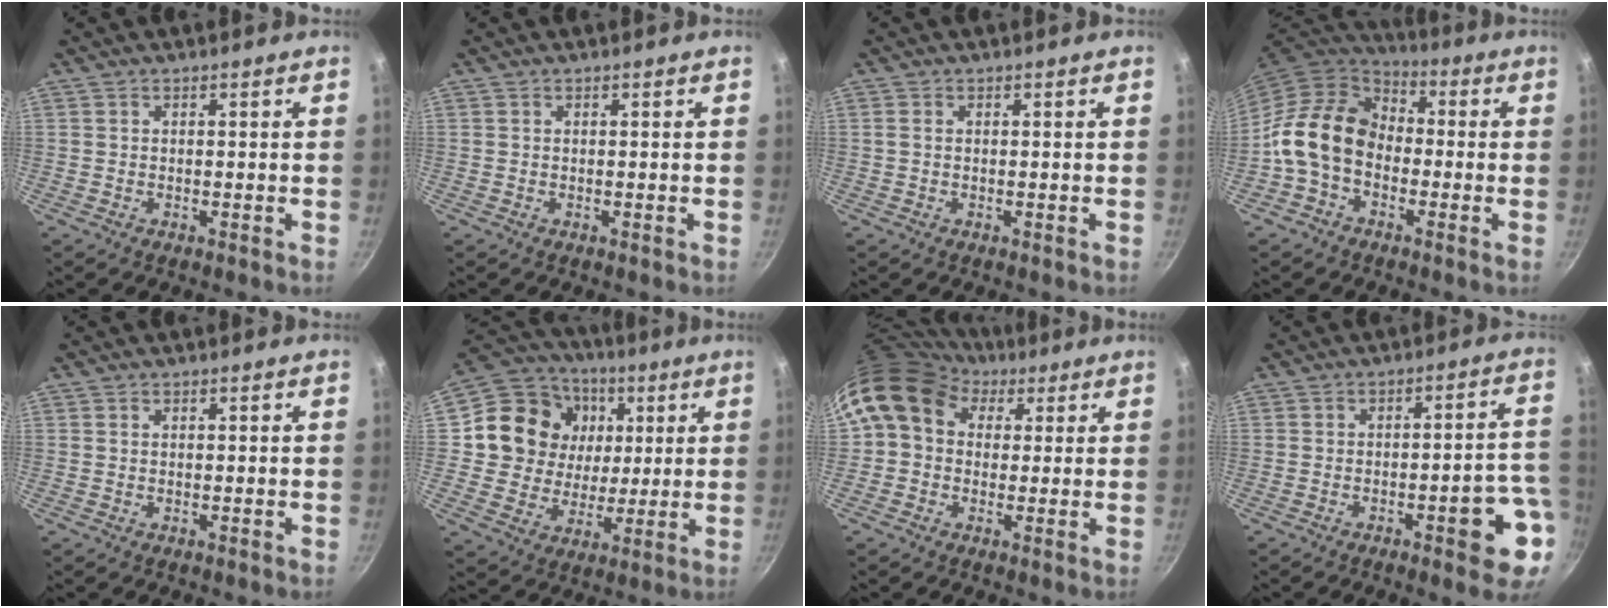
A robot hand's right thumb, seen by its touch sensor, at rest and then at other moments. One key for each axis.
{"total": 0.0}
{"total": 0.9, "fx": 0.1, "fy": 0.6, "fz": 0.7, "tx": -0.013, "ty": 0.001, "tz": 0.001}
{"total": 13.7, "fx": -2.2, "fy": 10.4, "fz": 8.6, "tx": -0.119, "ty": 0.035, "tz": -0.062}
{"total": 0.5, "fx": 0.2, "fy": 0.4, "fz": 0.3, "tx": -0.006, "ty": 0.001, "tz": 0.003}
{"total": 17.4, "fx": 4.4, "fy": 15.3, "fz": 7.0, "tx": -0.102, "ty": 0.007, "tz": 0.073}
{"total": 11.9, "fx": 4.3, "fy": 9.4, "fz": 5.9, "tx": -0.083, "ty": 0.011, "tz": 0.057}
{"total": 10.8, "fx": -3.9, "fy": 3.3, "fz": 9.5, "tx": -0.084, "ty": 0.037, "tz": -0.047}